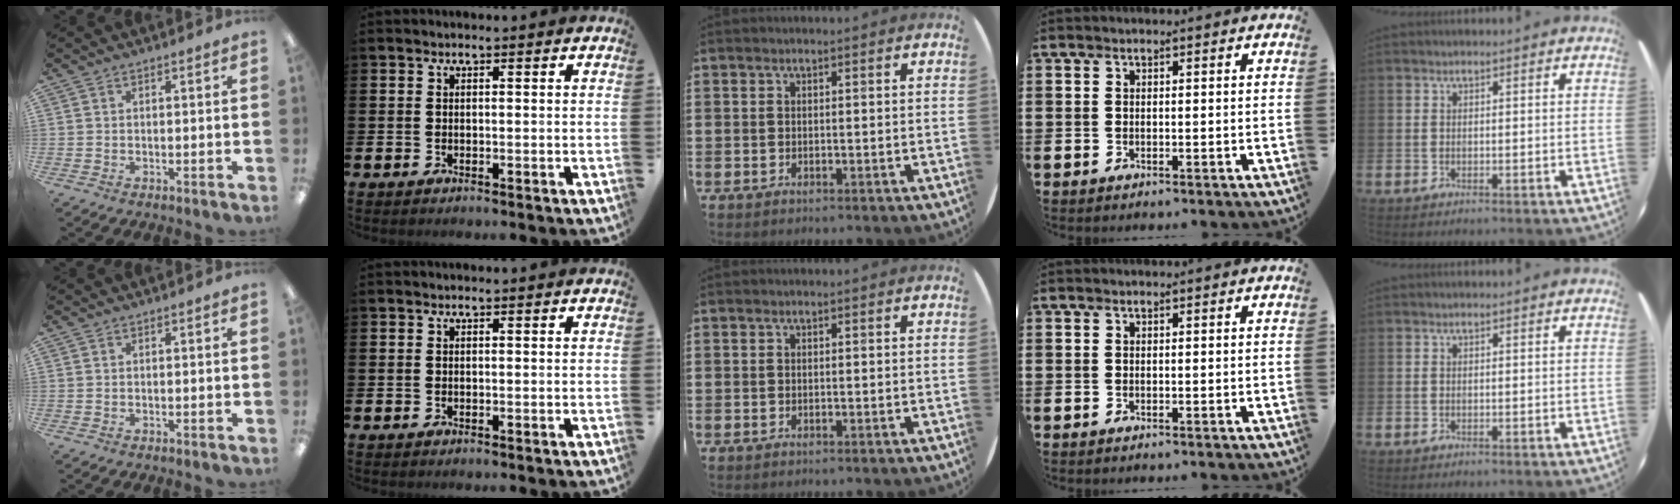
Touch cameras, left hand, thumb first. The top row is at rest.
{}